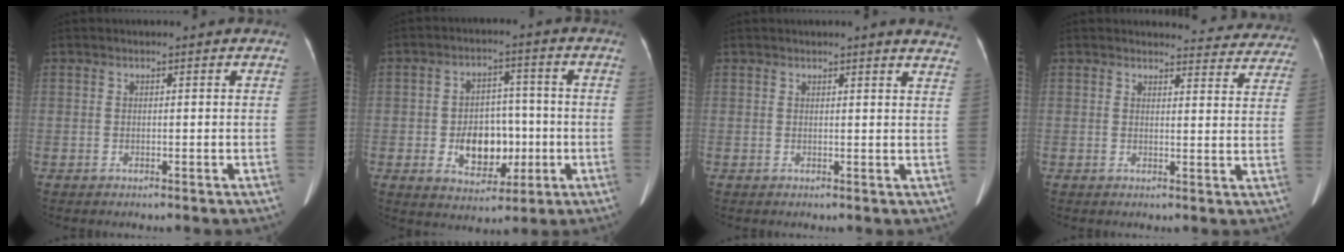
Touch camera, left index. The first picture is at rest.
{"total": 8.8, "force": [-1.7, 6.0, 6.2], "torque": [-0.105, 0.013, -0.018]}
{"total": 6.8, "force": [6.3, 0.2, 2.4], "torque": [-0.016, -0.016, 0.043]}
{"total": 10.8, "force": [10.6, 2.4, 0.6], "torque": [0.029, -0.035, 0.090]}